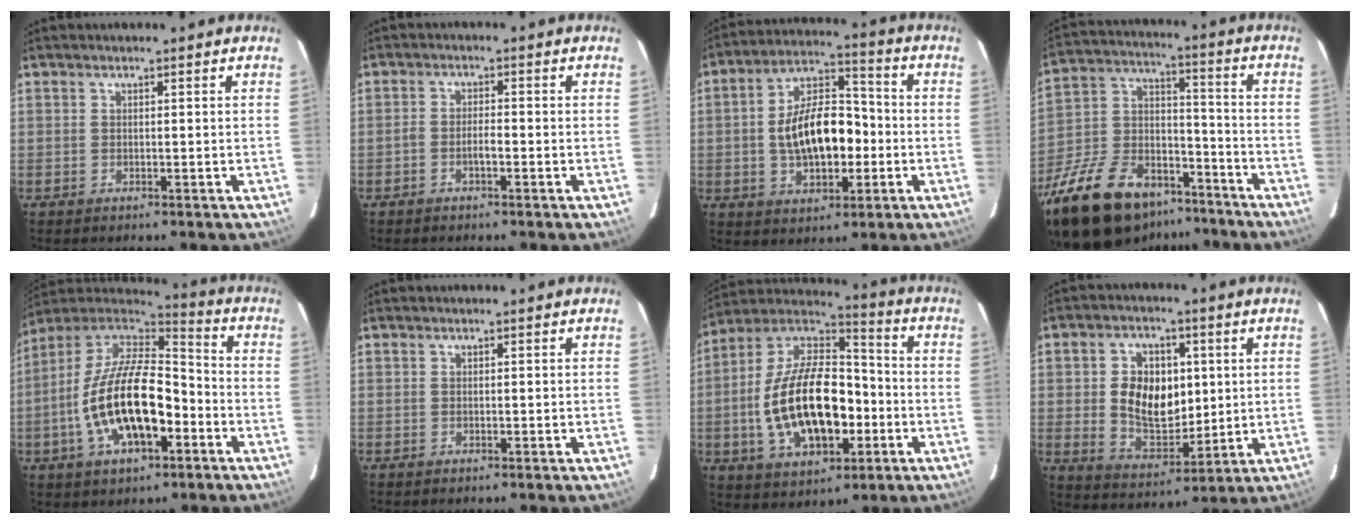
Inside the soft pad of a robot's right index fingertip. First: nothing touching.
{"total": 2.0, "force": [-1.2, 0.6, 1.5], "torque": [-0.037, 0.006, -0.026]}
{"total": 14.4, "force": [-1.9, 8.0, 11.8], "torque": [-0.217, 0.023, -0.024]}
{"total": 27.2, "force": [-19.0, 13.0, 14.5], "torque": [-0.314, 0.000, -0.301]}
{"total": 20.4, "force": [-6.4, 9.5, 16.9], "torque": [-0.340, -0.006, -0.113]}
{"total": 0.0}
{"total": 22.0, "force": [-4.7, 11.7, 18.0], "torque": [-0.361, 0.013, -0.070]}
{"total": 11.7, "force": [1.3, 8.1, 8.4], "torque": [-0.160, 0.009, 0.036]}